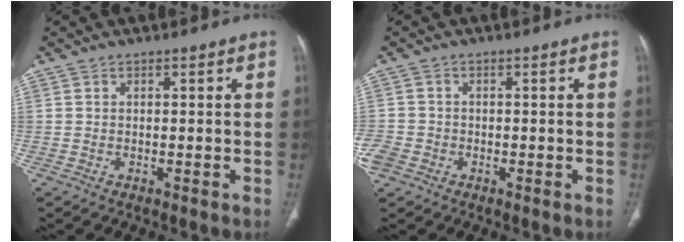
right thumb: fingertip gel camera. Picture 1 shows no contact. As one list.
[{"total": 4.7, "force": [-2.1, 3.7, 2.1], "torque": [-0.056, 0.009, -0.038]}]